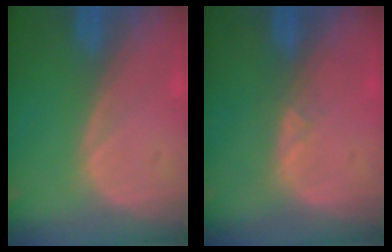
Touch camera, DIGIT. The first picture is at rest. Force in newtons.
{"total": 1.4, "press": 1.2, "slide": 0.8}